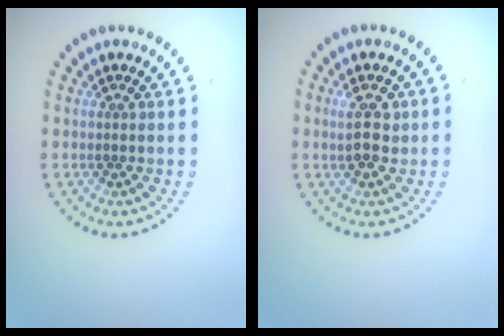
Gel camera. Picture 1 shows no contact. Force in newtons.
{"total": 2.9, "press": 2.8, "slide": 0.3}